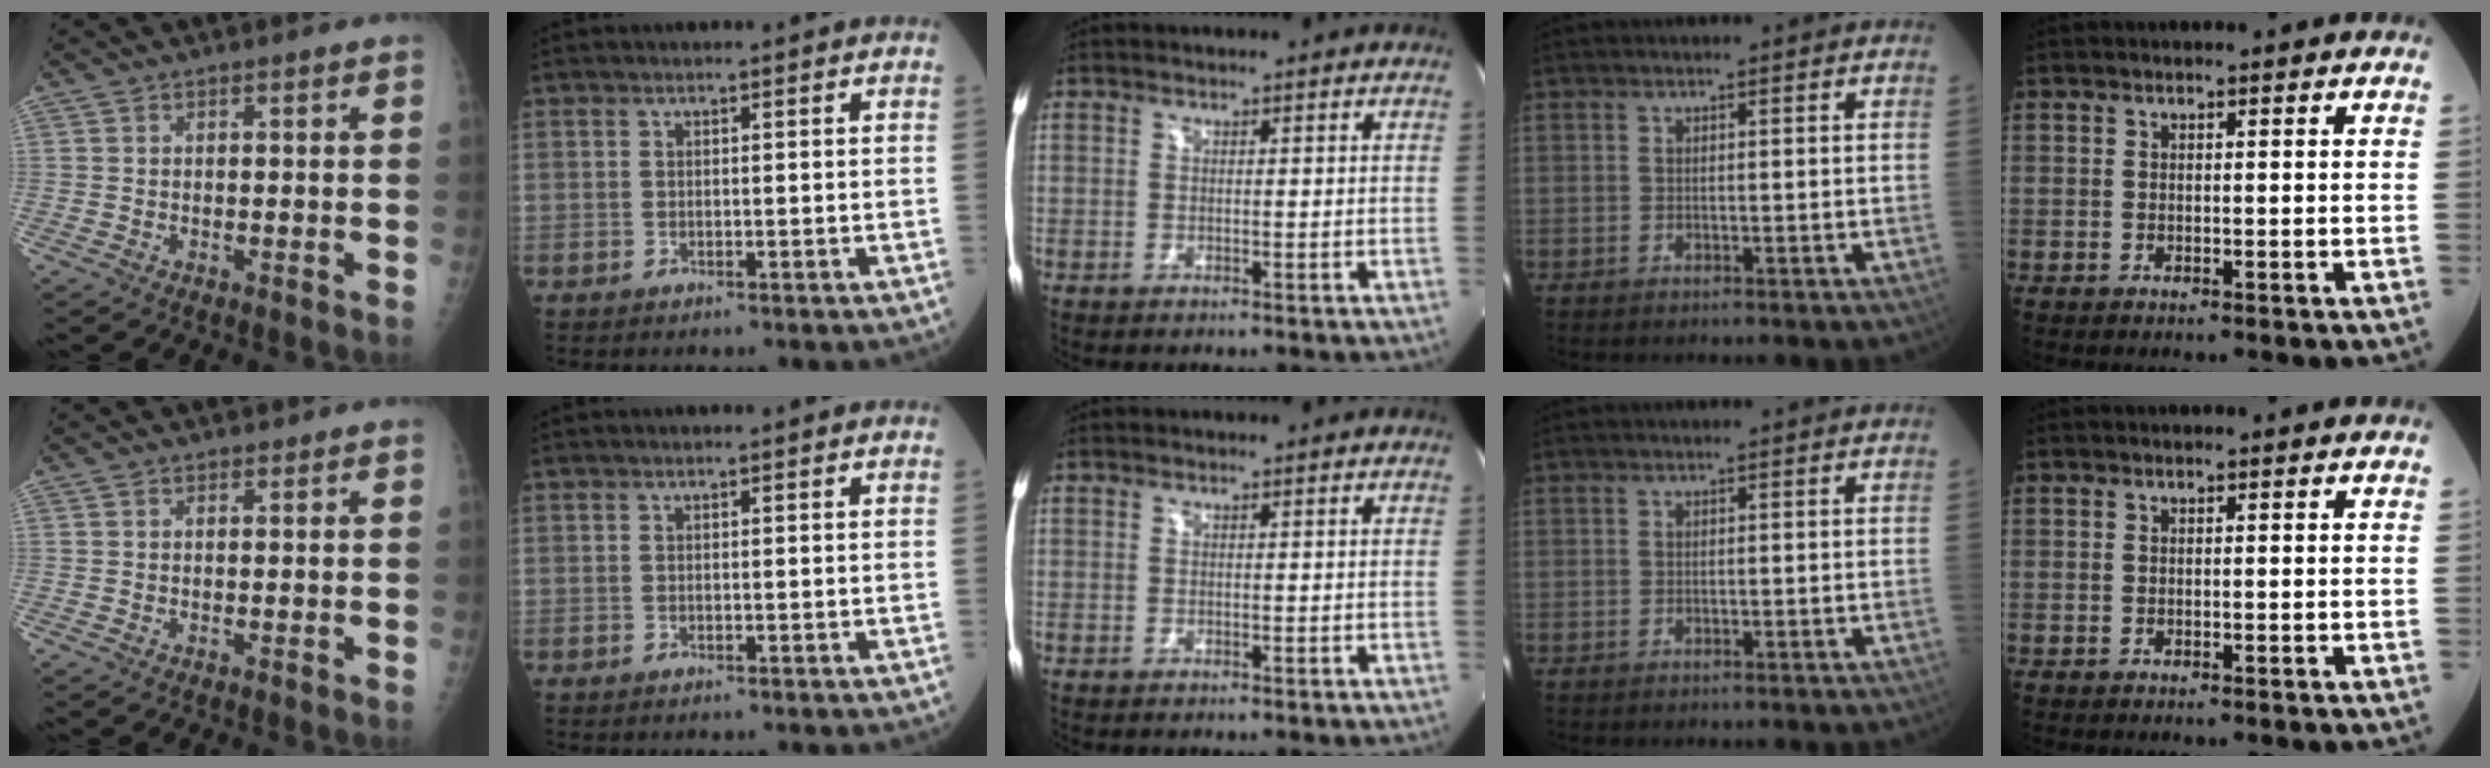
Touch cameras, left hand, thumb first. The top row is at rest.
{}